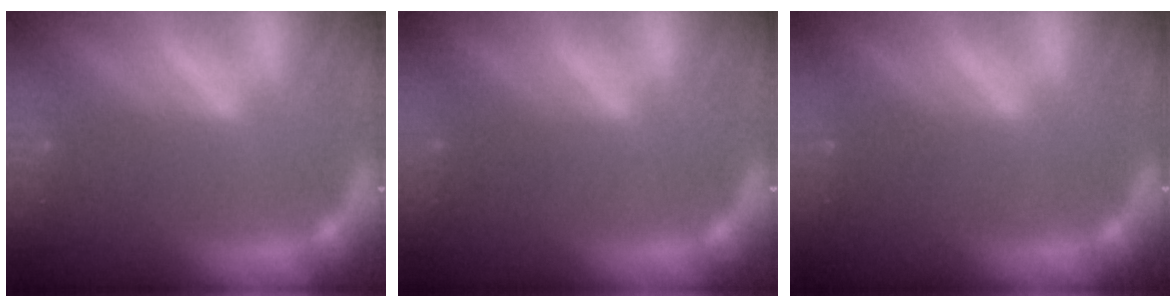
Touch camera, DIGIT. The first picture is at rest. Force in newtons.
{"total": 1.0}
{"total": 1.0}